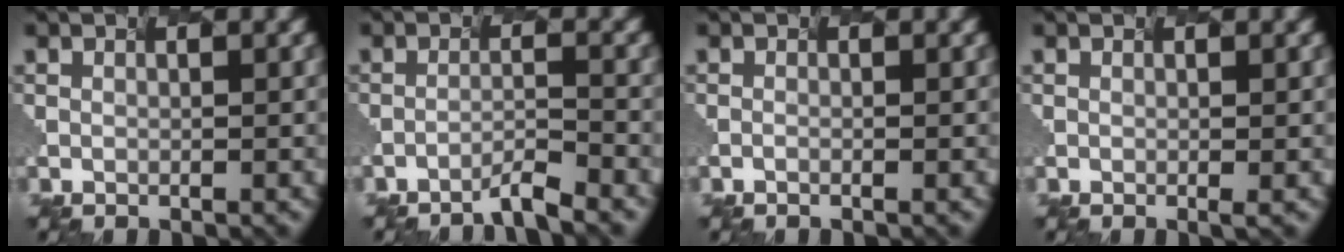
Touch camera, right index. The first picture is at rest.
{"total": 2.9, "force": [-2.6, -1.1, 0.0], "torque": [-0.015, -0.002, -0.029]}
{"total": 0.7, "force": [-0.6, -0.2, 0.1], "torque": [0.002, -0.007, -0.006]}
{"total": 1.2, "force": [-0.1, 0.1, 1.2], "torque": [-0.007, 0.002, 0.010]}